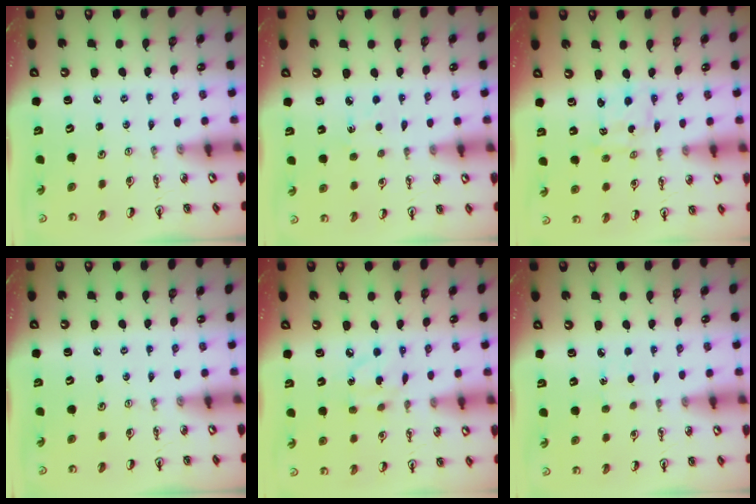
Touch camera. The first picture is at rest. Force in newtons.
{"total": 2.9, "press": 2.9, "slide": 0.3}
{"total": 1.7, "press": 1.4, "slide": 0.9}
{"total": 0.0}
{"total": 4.7, "press": 4.7, "slide": 0.1}
{"total": 2.9, "press": 2.9, "slide": 0.4}